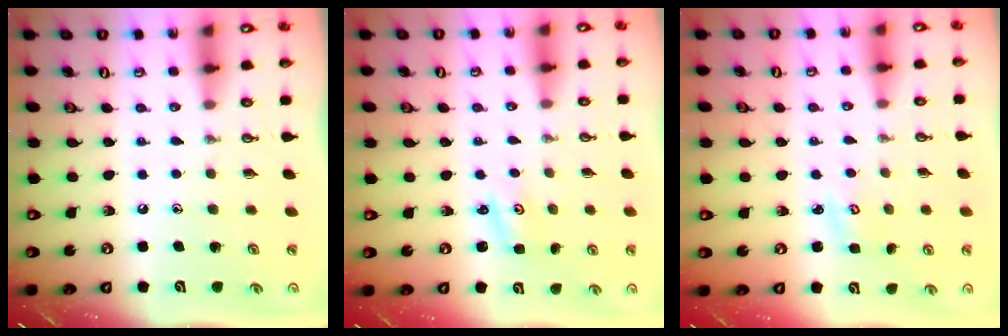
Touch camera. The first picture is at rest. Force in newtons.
{"total": 1.5, "press": 1.5, "slide": 0.2}
{"total": 2.8, "press": 2.8, "slide": 0.3}